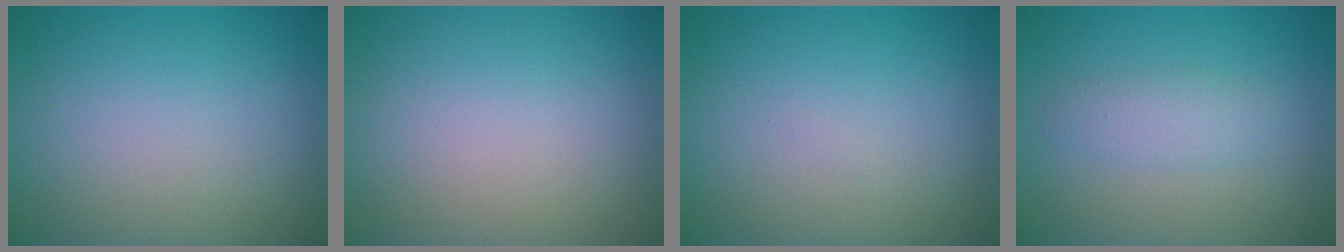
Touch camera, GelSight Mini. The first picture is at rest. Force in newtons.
{"total": 0.0}
{"total": 0.0}
{"total": 2.0, "press": 2.0, "slide": 0.0}